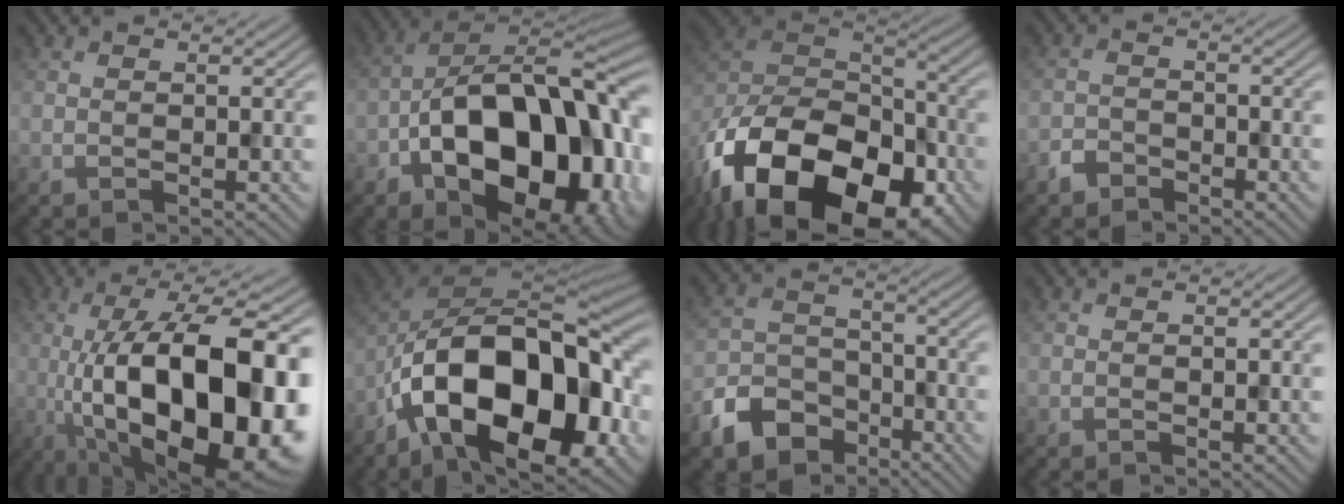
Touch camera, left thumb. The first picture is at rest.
{"total": 19.5, "force": [-6.3, 11.4, 14.5], "torque": [-0.213, -0.014, -0.103]}
{"total": 21.2, "force": [-11.5, 12.1, 13.1], "torque": [-0.278, -0.041, -0.186]}
{"total": 2.2, "force": [-1.9, 1.1, 0.4], "torque": [-0.012, 0.004, -0.043]}
{"total": 20.4, "force": [-3.6, 7.7, 18.5], "torque": [-0.290, 0.005, -0.055]}
{"total": 19.1, "force": [-6.7, 10.1, 14.7], "torque": [-0.252, -0.020, -0.107]}
{"total": 8.8, "force": [-5.6, 5.7, 3.7], "torque": [-0.091, -0.013, -0.120]}
{"total": 0.0}